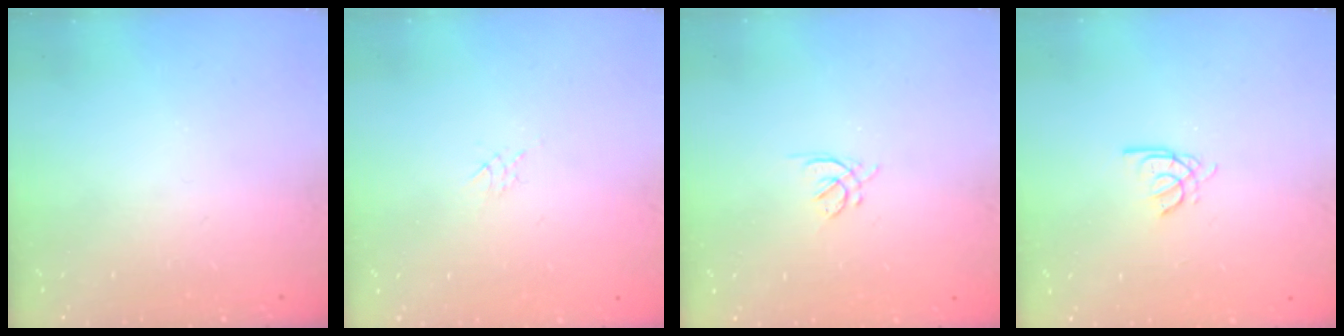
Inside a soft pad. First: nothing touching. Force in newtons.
{"total": 2.2, "press": 2.2, "slide": 0.4}
{"total": 2.8, "press": 2.8, "slide": 0.7}
{"total": 3.6, "press": 3.6, "slide": 0.4}